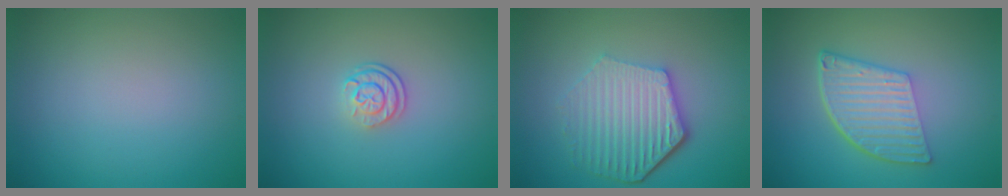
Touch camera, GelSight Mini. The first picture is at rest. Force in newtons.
{"total": 2.4, "press": 1.7, "slide": 1.7}
{"total": 6.0, "press": 4.5, "slide": 3.9}
{"total": 6.1, "press": 4.1, "slide": 4.5}